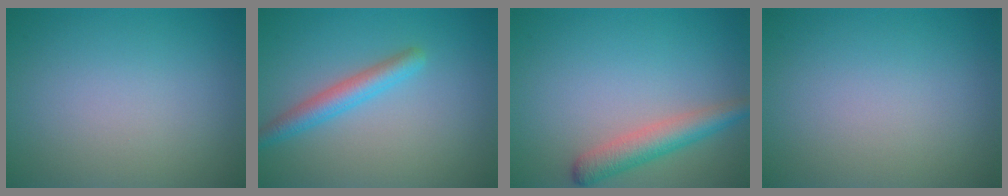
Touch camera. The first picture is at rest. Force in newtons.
{"total": 2.8, "press": 2.8, "slide": 0.2}
{"total": 3.5, "press": 3.5, "slide": 0.2}
{"total": 0.0}